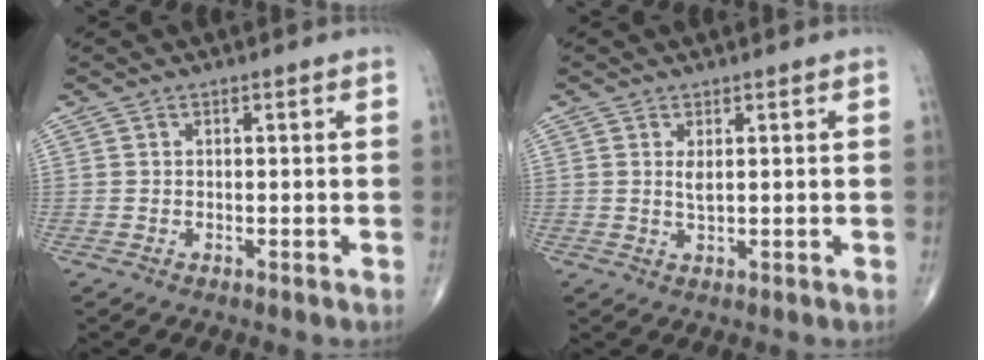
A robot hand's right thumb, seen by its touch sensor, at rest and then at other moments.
{"total": 1.6, "force": [0.5, 0.4, 1.4], "torque": [-0.028, -0.007, 0.013]}